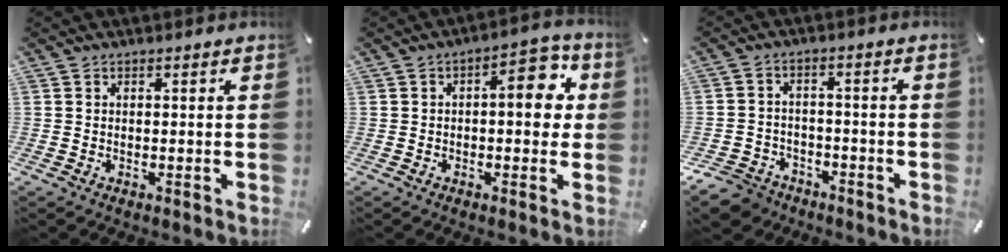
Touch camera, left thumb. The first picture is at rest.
{"total": 9.5, "force": [1.2, 4.8, 8.1], "torque": [-0.098, 0.001, 0.008]}
{"total": 6.2, "force": [-4.6, 4.0, 1.4], "torque": [-0.034, 0.024, -0.091]}